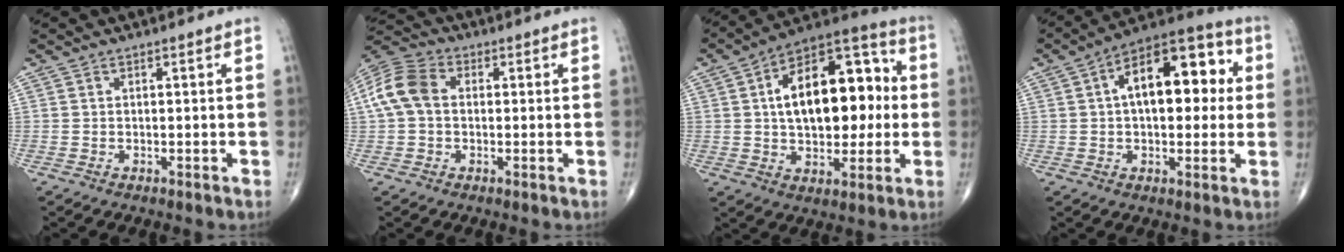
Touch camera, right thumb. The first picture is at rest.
{"total": 9.3, "force": [0.8, 6.6, 6.4], "torque": [-0.135, 0.030, 0.007]}
{"total": 21.4, "force": [2.1, 11.9, 17.7], "torque": [-0.242, 0.030, 0.030]}
{"total": 17.5, "force": [3.2, 9.2, 14.6], "torque": [-0.183, 0.033, 0.038]}